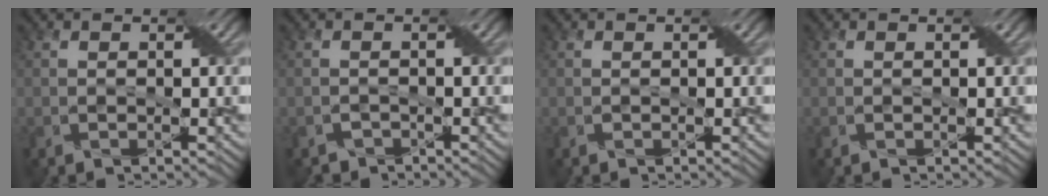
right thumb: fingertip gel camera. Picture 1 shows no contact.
{"total": 1.4, "force": [-1.3, 0.6, 0.0], "torque": [0.000, 0.002, -0.025]}
{"total": 0.0}
{"total": 0.0}